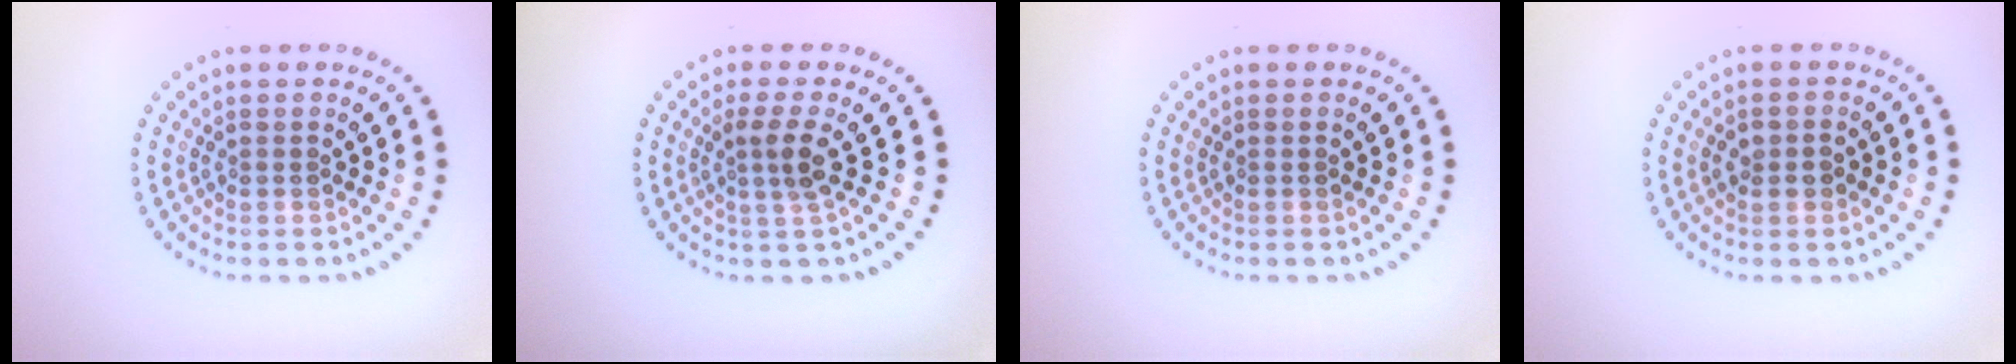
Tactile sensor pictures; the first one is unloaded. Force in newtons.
{"total": 2.4, "press": 1.8, "slide": 1.6}
{"total": 0.0}
{"total": 1.5, "press": 1.5, "slide": 0.1}